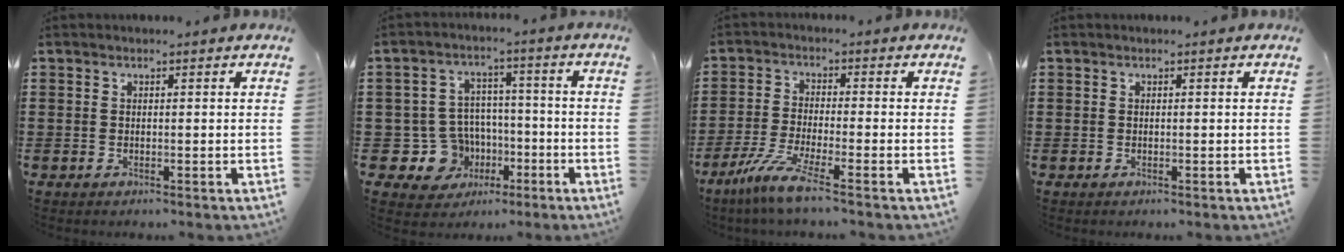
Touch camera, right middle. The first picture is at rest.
{"total": 9.6, "force": [-2.6, 8.7, 3.1], "torque": [-0.095, 0.005, -0.044]}
{"total": 6.3, "force": [-4.3, 0.2, 4.6], "torque": [-0.109, -0.020, -0.086]}
{"total": 0.0}